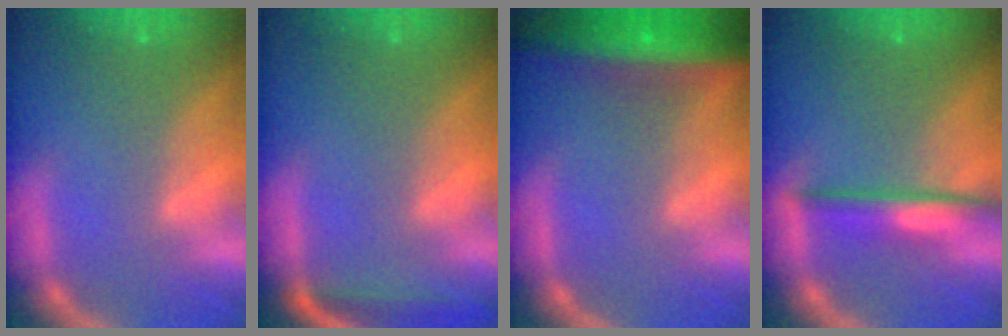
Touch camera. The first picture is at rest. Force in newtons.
{"total": 3.0}
{"total": 10.0}
{"total": 3.4}